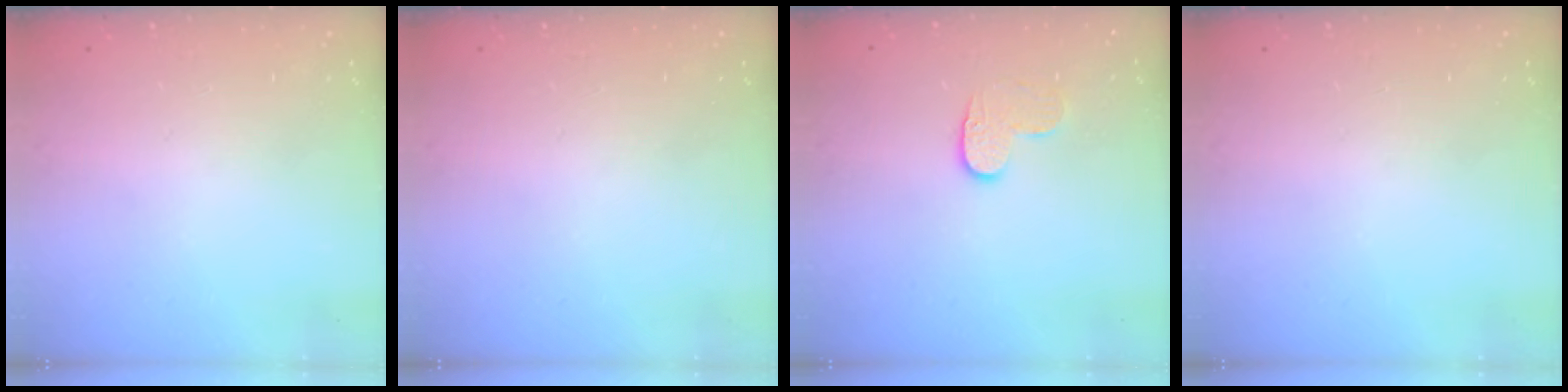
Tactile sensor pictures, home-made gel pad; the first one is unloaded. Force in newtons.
{"total": 0.0}
{"total": 6.7, "press": 6.7, "slide": 0.5}
{"total": 0.0}